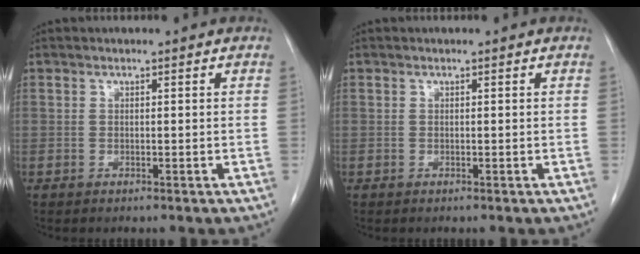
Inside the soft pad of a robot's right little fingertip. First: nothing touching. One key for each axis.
{"total": 0.0}